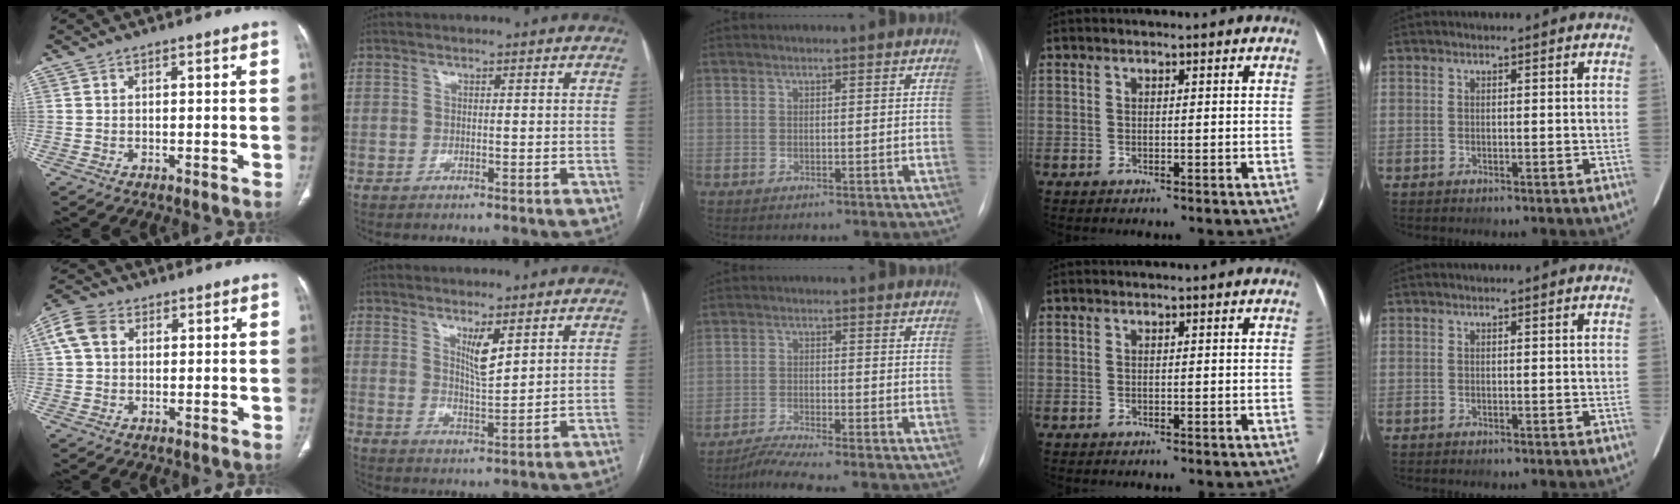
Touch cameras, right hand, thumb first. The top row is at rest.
{"thumb": {"total": 6.5, "force": [1.9, 4.8, 4.0], "torque": [-0.082, 0.019, 0.032]}, "index": {"total": 4.4, "force": [2.5, 0.6, 3.6], "torque": [-0.067, -0.012, 0.050]}, "middle": {"total": 5.0, "force": [-4.4, -1.1, 2.2], "torque": [-0.044, -0.019, -0.082]}}